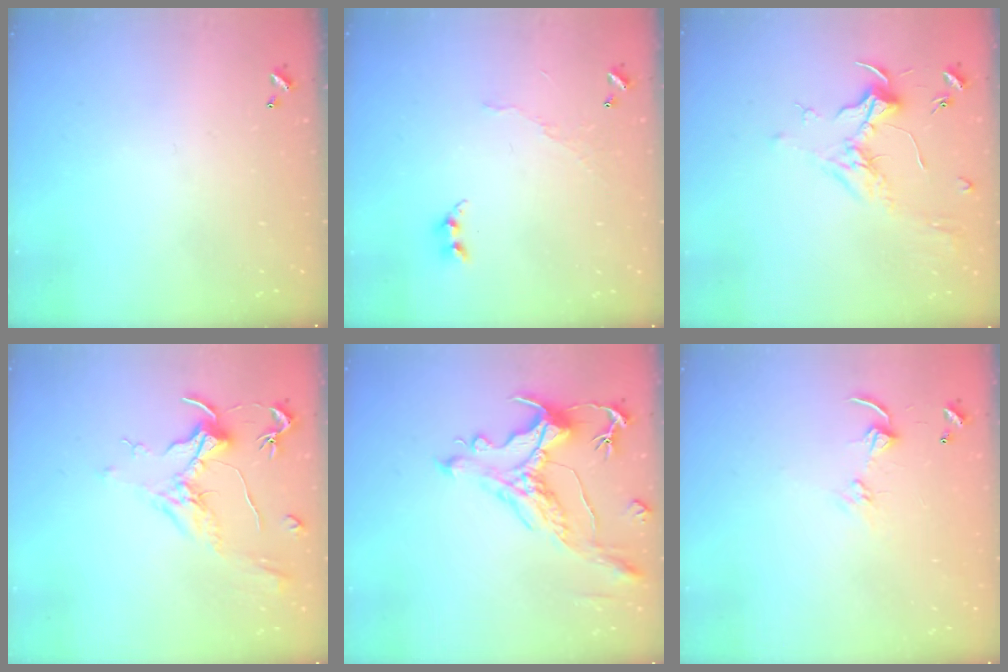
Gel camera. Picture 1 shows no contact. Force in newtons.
{"total": 5.6, "press": 5.6, "slide": 0.4}
{"total": 1.8, "press": 1.7, "slide": 0.7}
{"total": 1.9, "press": 1.7, "slide": 0.9}
{"total": 1.7, "press": 0.9, "slide": 1.4}
{"total": 4.4, "press": 4.4, "slide": 0.5}